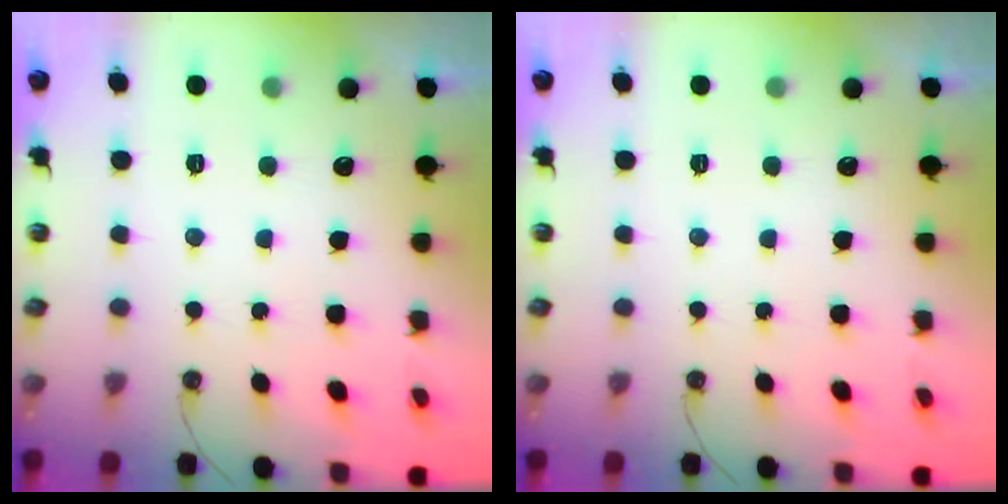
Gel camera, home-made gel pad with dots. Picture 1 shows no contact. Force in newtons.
{"total": 0.0}